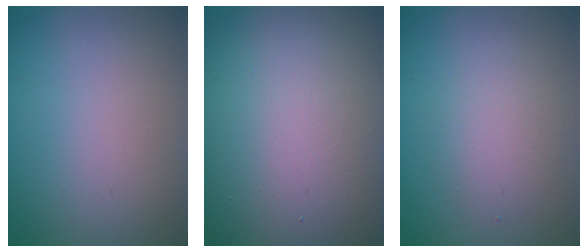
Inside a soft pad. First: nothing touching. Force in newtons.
{"total": 18.7, "press": 18.7, "slide": 1.0}
{"total": 2.3, "press": 2.3, "slide": 0.1}